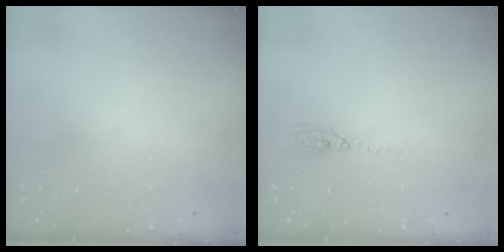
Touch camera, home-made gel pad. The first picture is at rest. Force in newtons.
{"total": 9.3, "press": 5.1, "slide": 7.7}